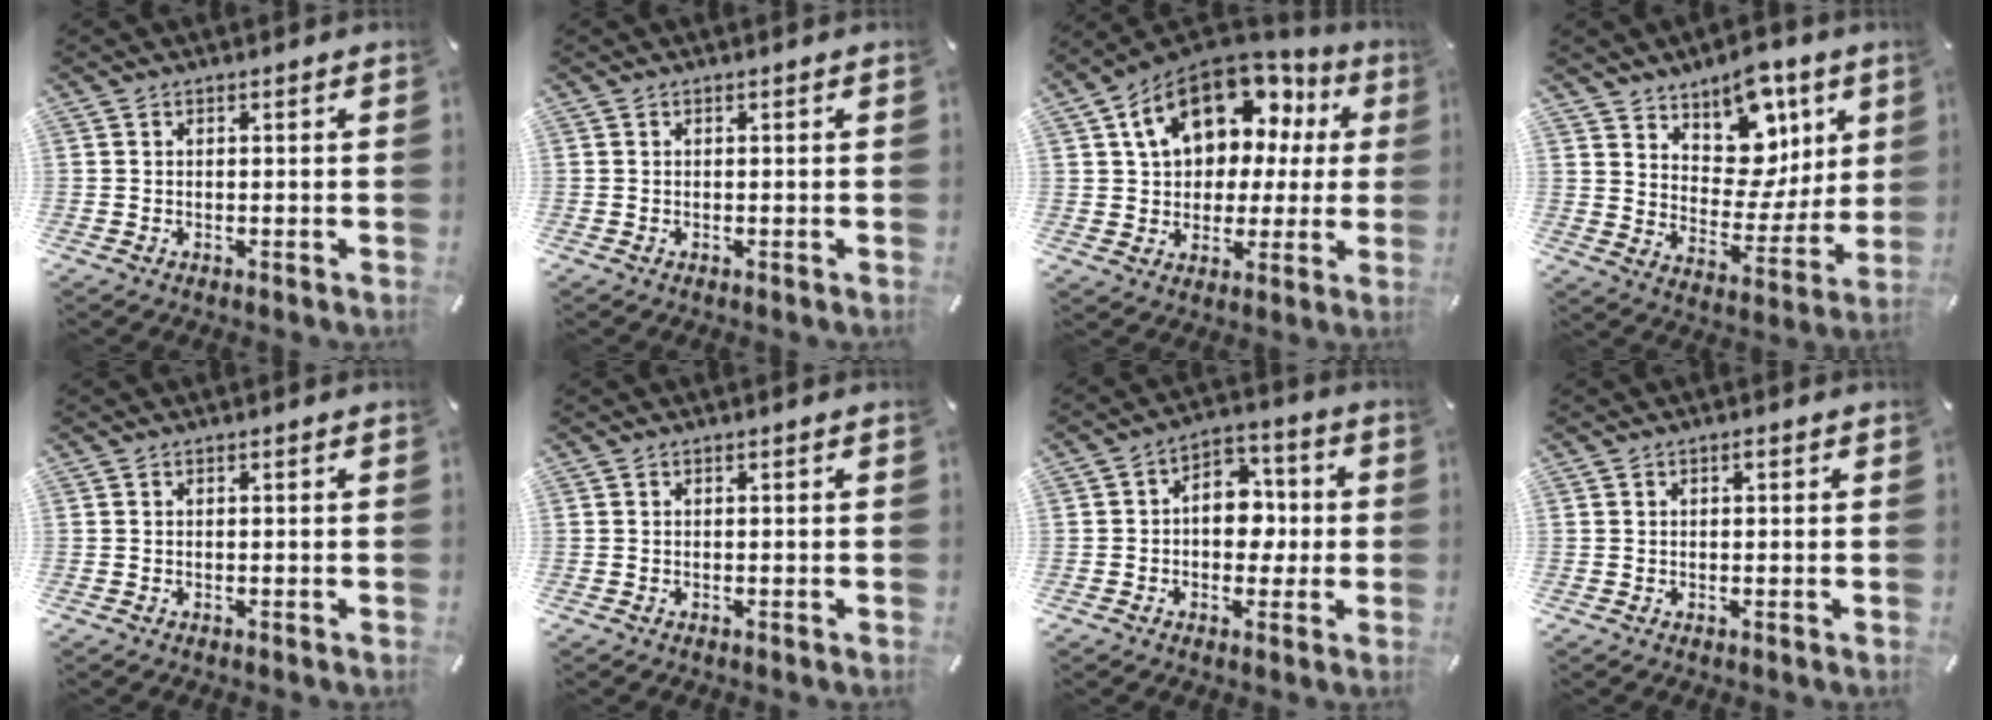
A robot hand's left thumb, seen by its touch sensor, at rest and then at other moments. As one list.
[{"total": 0.0}, {"total": 17.5, "force": [8.3, 11.8, 10.0], "torque": [-0.170, -0.034, 0.152]}, {"total": 13.5, "force": [7.8, 9.6, 5.5], "torque": [-0.068, -0.070, 0.145]}, {"total": 0.0}, {"total": 0.0}, {"total": 9.1, "force": [-0.6, 7.1, 5.7], "torque": [-0.076, 0.015, -0.010]}, {"total": 0.9, "force": [0.3, 0.6, 0.7], "torque": [-0.014, 0.004, 0.004]}]